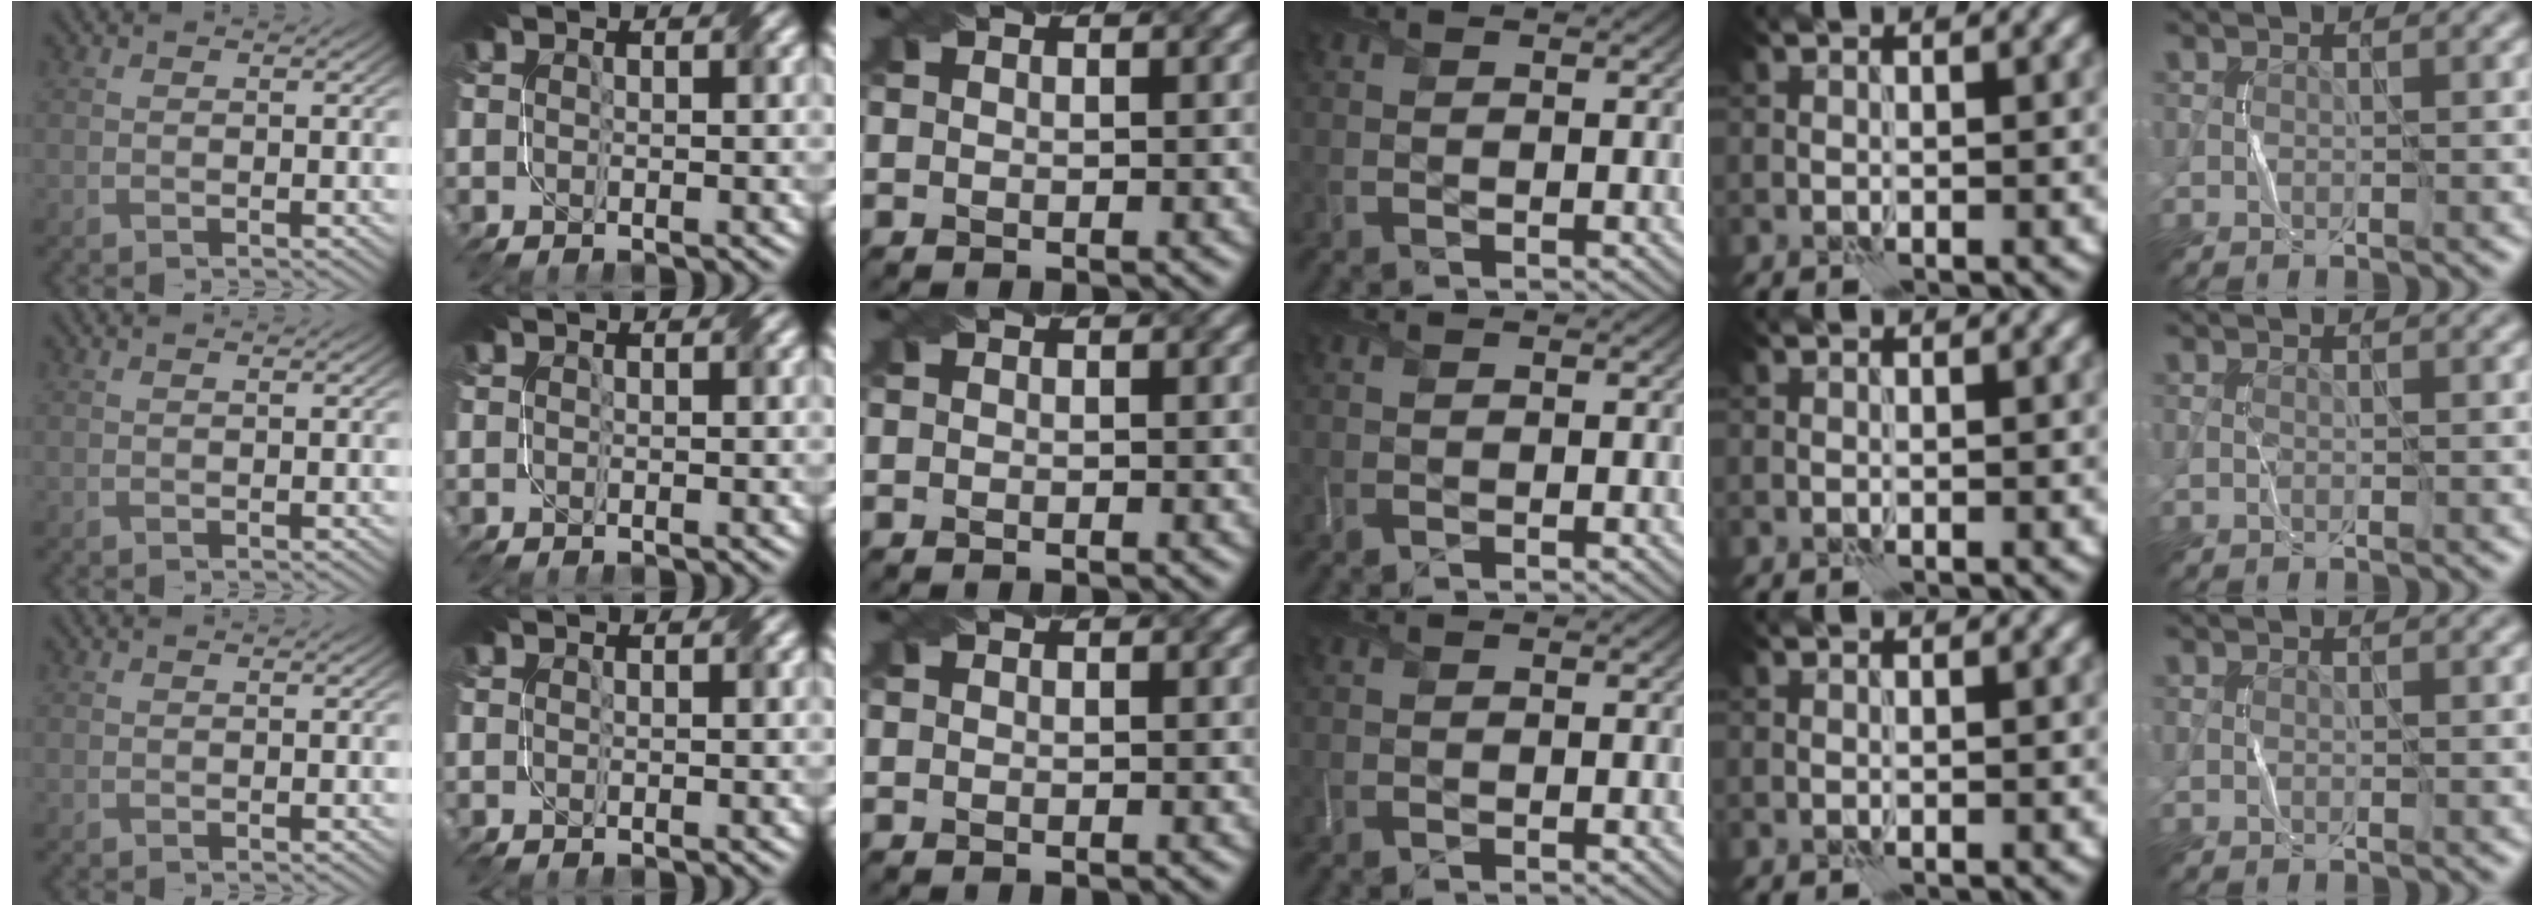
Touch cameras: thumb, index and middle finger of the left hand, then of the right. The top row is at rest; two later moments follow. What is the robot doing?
{"motion": "fold", "object": "netting"}